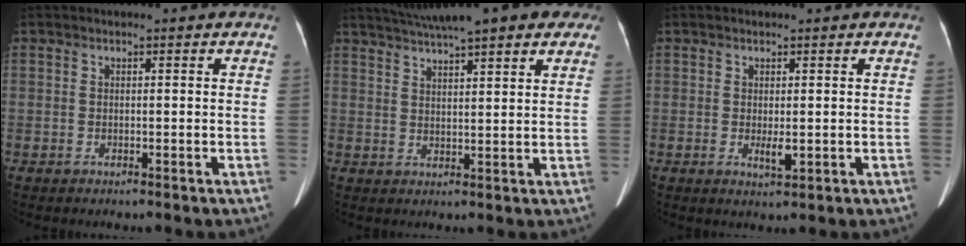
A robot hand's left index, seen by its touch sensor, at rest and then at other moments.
{"total": 15.3, "force": [12.0, 3.3, 8.9], "torque": [-0.144, 0.046, 0.157]}
{"total": 2.0, "force": [0.3, 0.6, 1.9], "torque": [-0.034, -0.004, 0.008]}